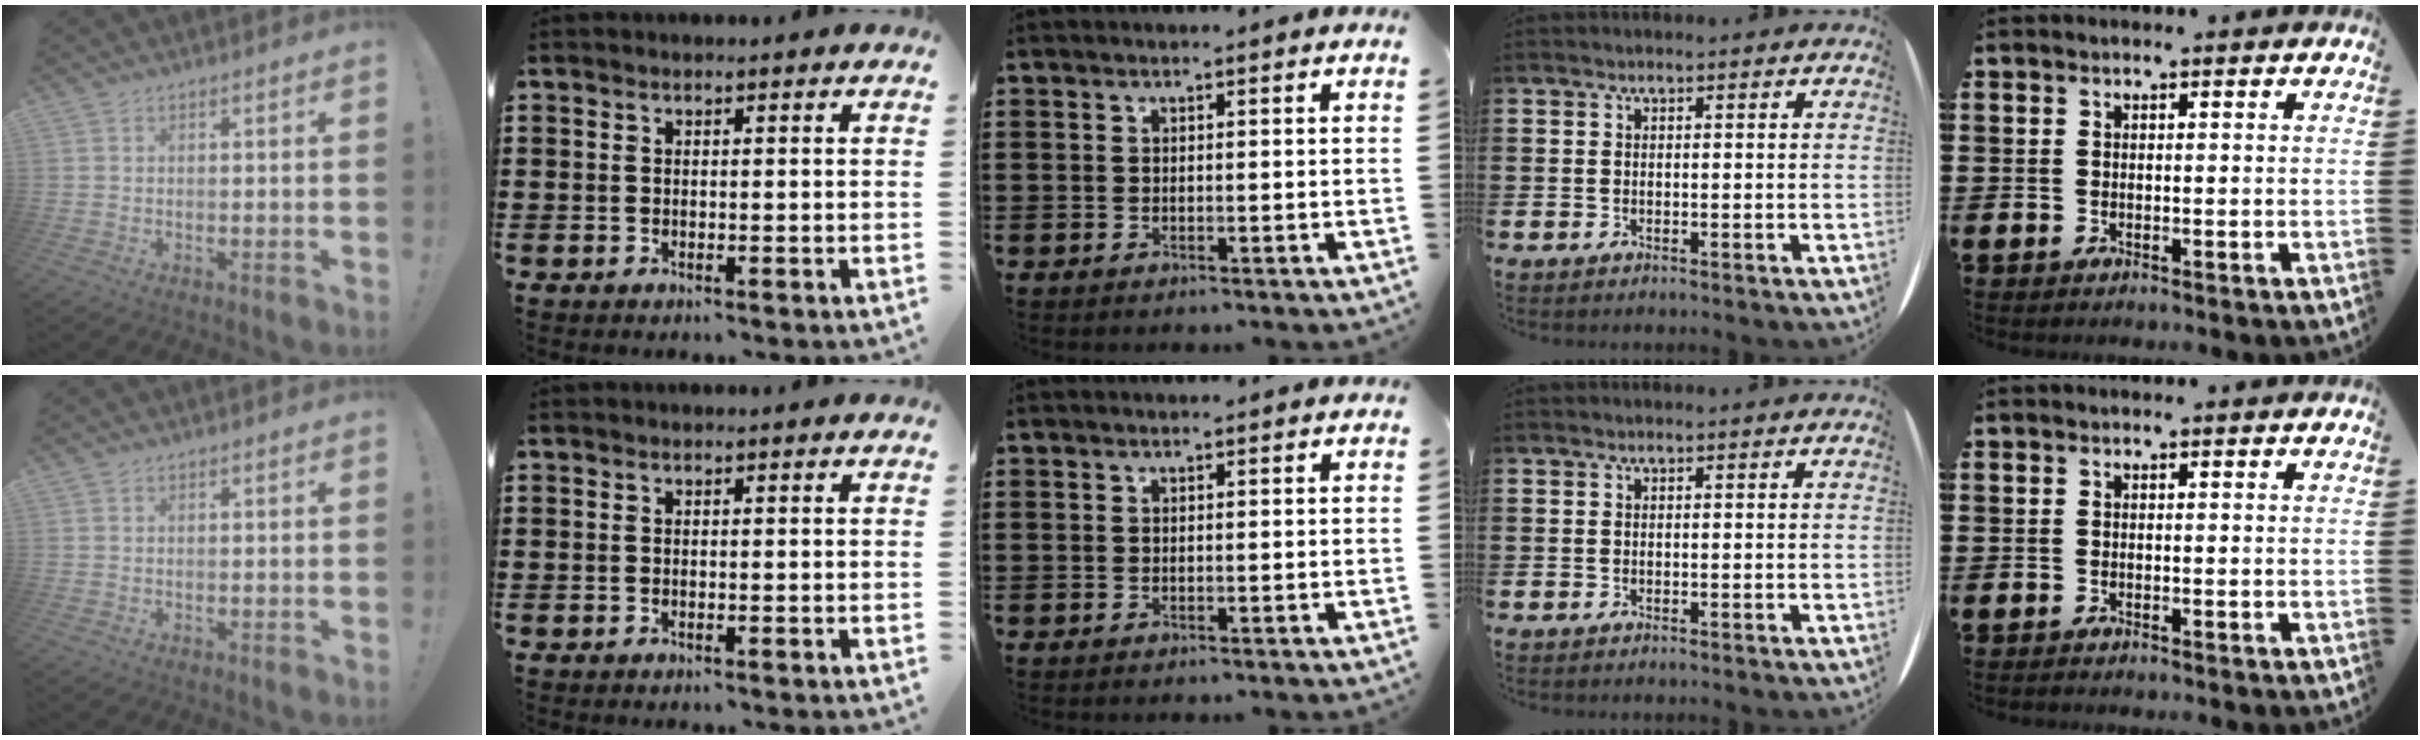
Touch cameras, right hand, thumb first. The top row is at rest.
{}